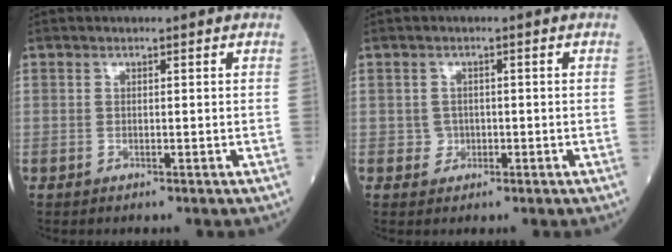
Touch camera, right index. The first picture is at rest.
{"total": 1.7, "force": [-0.4, 1.6, 0.3], "torque": [0.001, 0.005, -0.006]}